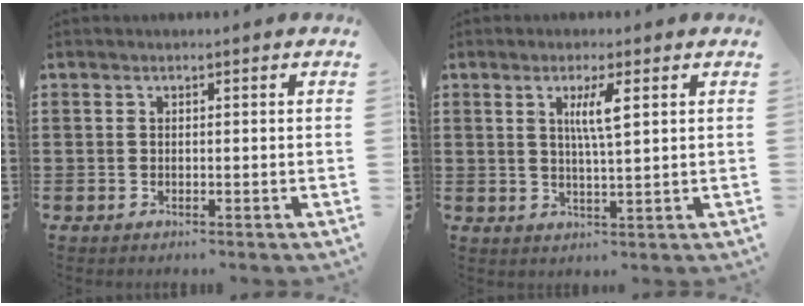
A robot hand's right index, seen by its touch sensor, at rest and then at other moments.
{"total": 4.0, "force": [1.3, 0.3, 3.8], "torque": [-0.080, 0.001, 0.018]}